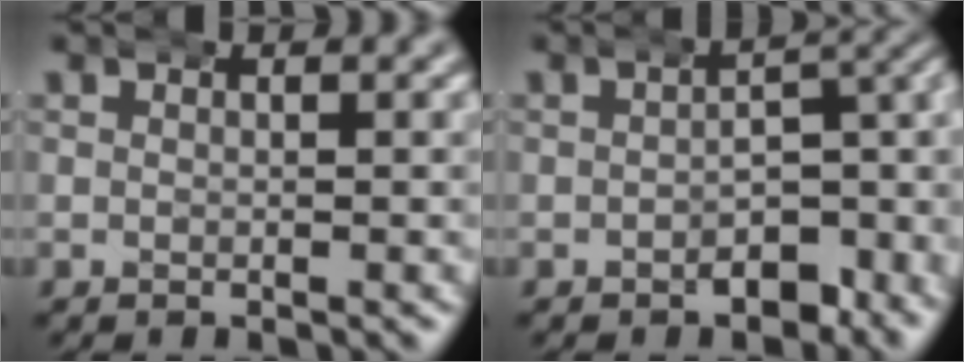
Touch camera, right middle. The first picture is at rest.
{"total": 5.0, "force": [-1.3, 2.4, 4.2], "torque": [-0.040, 0.006, -0.021]}